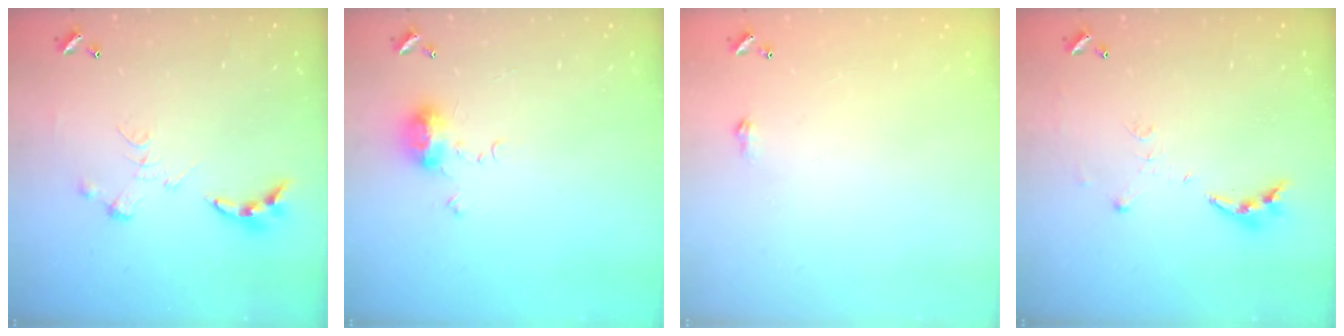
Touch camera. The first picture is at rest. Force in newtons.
{"total": 6.2, "press": 6.2, "slide": 0.7}
{"total": 1.8, "press": 1.8, "slide": 0.3}
{"total": 7.0, "press": 7.0, "slide": 0.5}